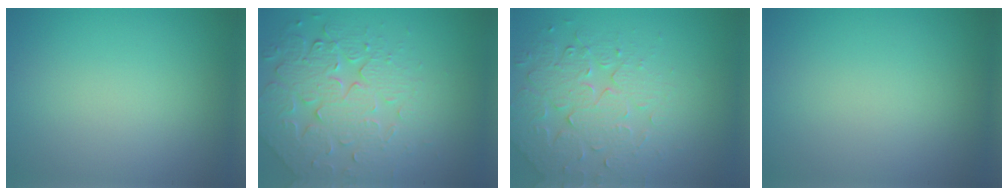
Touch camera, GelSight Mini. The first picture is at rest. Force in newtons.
{"total": 5.1, "press": 4.8, "slide": 1.8}
{"total": 4.2, "press": 4.0, "slide": 1.2}
{"total": 0.0}